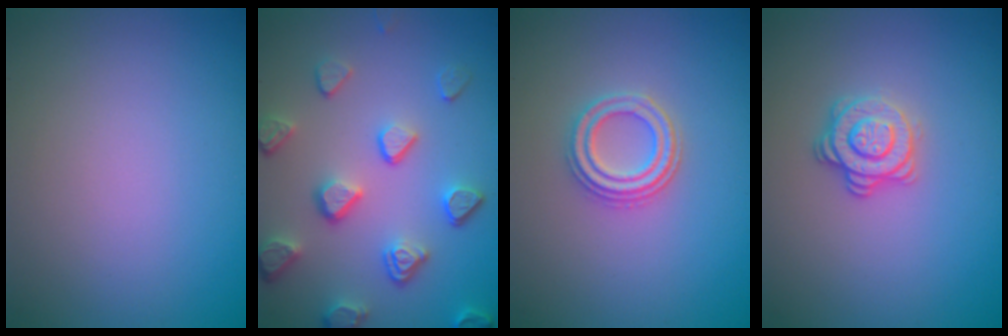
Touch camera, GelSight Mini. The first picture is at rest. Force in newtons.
{"total": 5.0, "press": 3.9, "slide": 3.1}
{"total": 2.7, "press": 2.6, "slide": 1.0}
{"total": 2.8, "press": 2.5, "slide": 1.2}